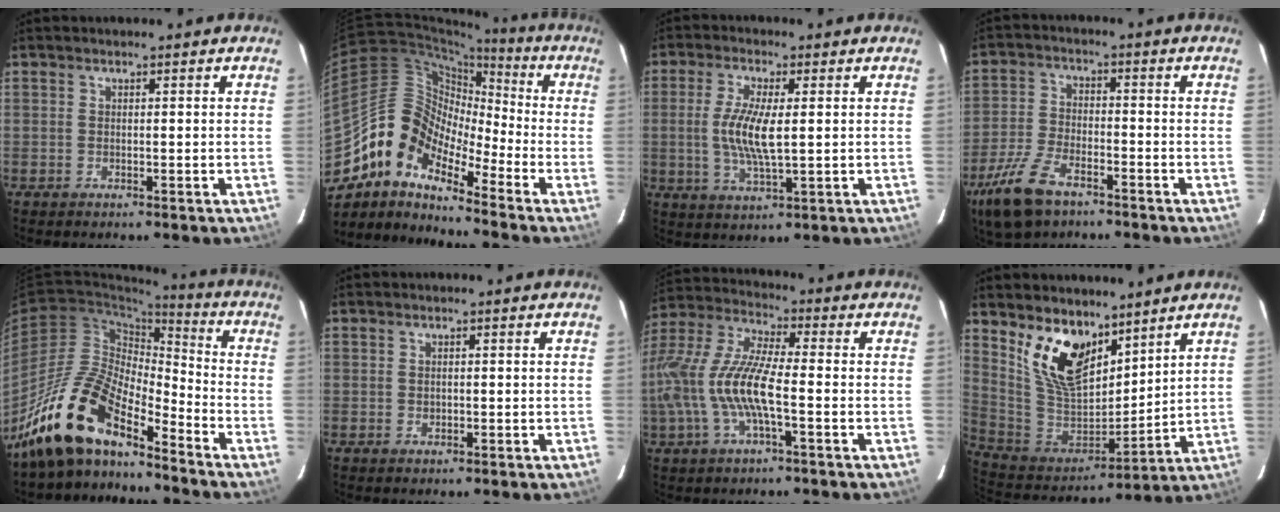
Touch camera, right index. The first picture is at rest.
{"total": 11.7, "force": [-8.4, 5.8, 5.8], "torque": [-0.095, 0.018, -0.187]}
{"total": 8.5, "force": [0.3, 2.3, 8.2], "torque": [-0.165, -0.004, 0.006]}
{"total": 11.7, "force": [-7.8, 5.3, 6.9], "torque": [-0.171, -0.016, -0.153]}
{"total": 16.0, "force": [-13.1, 4.7, 7.7], "torque": [-0.147, 0.004, -0.257]}
{"total": 0.7, "force": [-0.1, 0.7, 0.3], "torque": [-0.004, 0.000, 0.000]}
{"total": 16.0, "force": [-3.1, 4.1, 15.2], "torque": [-0.307, -0.002, -0.061]}
{"total": 16.2, "force": [10.4, 8.3, 9.3], "torque": [-0.184, 0.003, 0.211]}